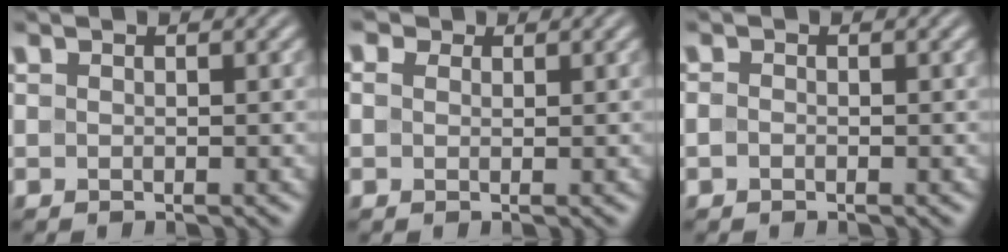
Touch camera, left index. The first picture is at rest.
{"total": 2.1, "force": [1.2, 1.5, 0.9], "torque": [-0.017, 0.008, -0.001]}
{"total": 0.6, "force": [-0.2, 0.4, 0.3], "torque": [-0.006, -0.001, -0.006]}